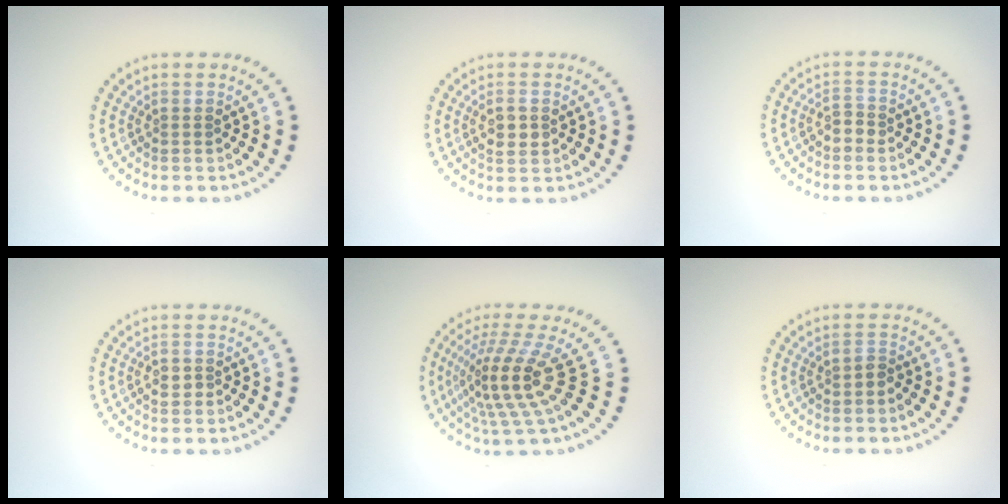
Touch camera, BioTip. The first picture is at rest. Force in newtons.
{"total": 1.9, "press": 1.9, "slide": 0.4}
{"total": 1.2, "press": 1.1, "slide": 0.5}
{"total": 0.8, "press": 0.8, "slide": 0.2}
{"total": 5.2, "press": 3.7, "slide": 3.7}
{"total": 0.9, "press": 0.7, "slide": 0.5}